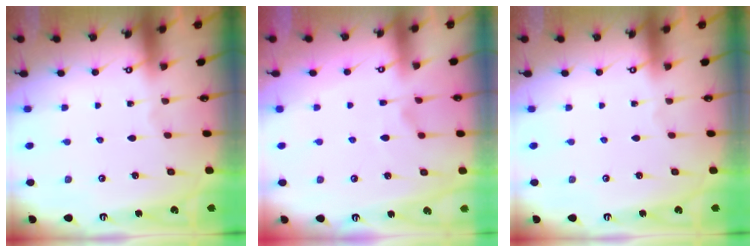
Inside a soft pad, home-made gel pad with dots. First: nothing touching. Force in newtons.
{"total": 2.5, "press": 2.1, "slide": 1.3}
{"total": 0.0}